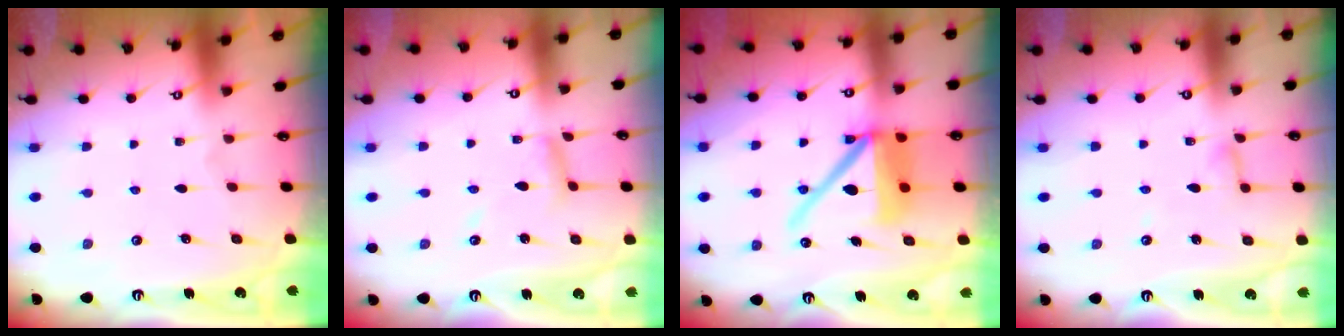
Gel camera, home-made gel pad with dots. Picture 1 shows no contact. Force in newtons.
{"total": 7.8, "press": 7.8, "slide": 0.6}
{"total": 15.1, "press": 15.0, "slide": 2.1}
{"total": 4.1, "press": 4.1, "slide": 0.3}